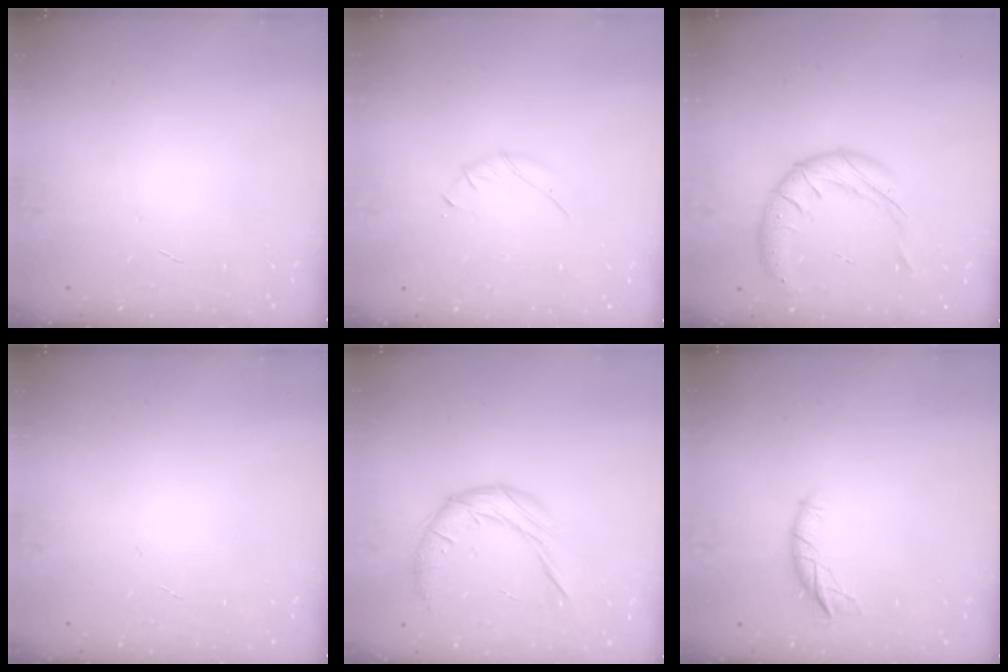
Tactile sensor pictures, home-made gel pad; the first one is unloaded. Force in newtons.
{"total": 3.8, "press": 3.7, "slide": 0.9}
{"total": 13.6, "press": 13.5, "slide": 1.5}
{"total": 0.0}
{"total": 11.2, "press": 11.1, "slide": 0.7}
{"total": 7.0, "press": 7.0, "slide": 0.7}